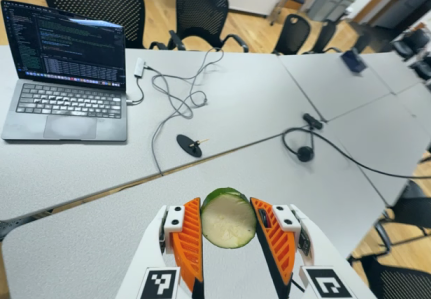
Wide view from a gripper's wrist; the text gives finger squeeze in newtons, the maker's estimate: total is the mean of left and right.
{"total": 8.7, "left": 8.8, "right": 8.6}